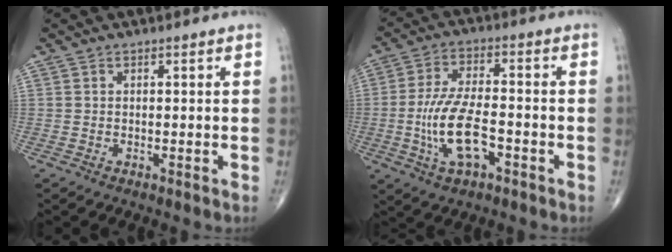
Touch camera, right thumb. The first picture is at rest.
{"total": 11.5, "force": [-3.2, 5.0, 9.9], "torque": [-0.198, 0.016, -0.060]}